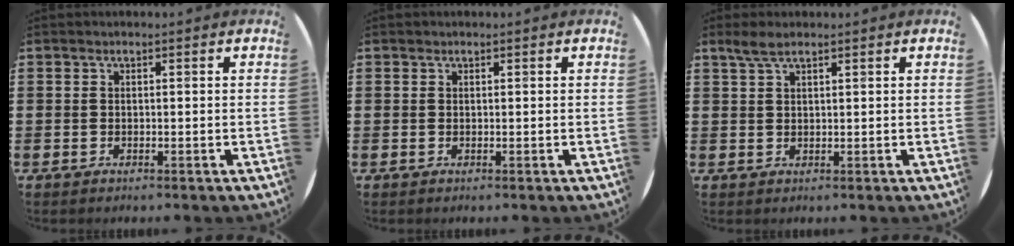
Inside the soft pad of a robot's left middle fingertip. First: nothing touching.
{"total": 0.0}
{"total": 2.4, "force": [1.9, 0.6, 1.4], "torque": [-0.030, 0.005, 0.033]}